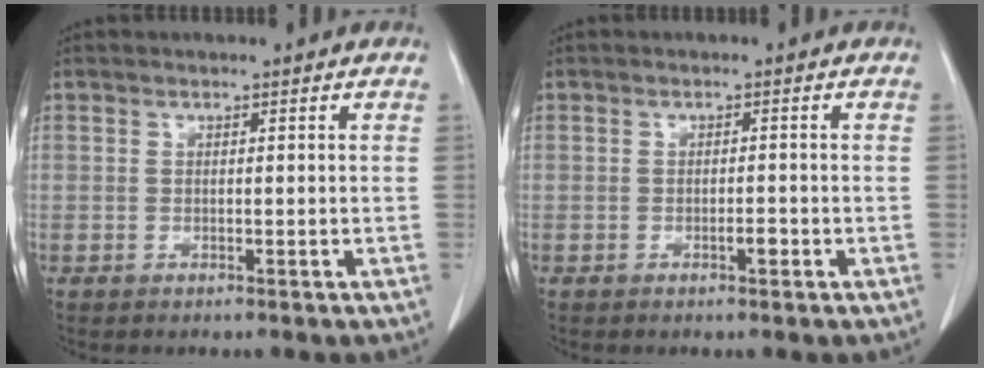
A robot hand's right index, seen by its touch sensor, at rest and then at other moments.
{"total": 1.2, "force": [-0.6, 0.3, 1.0], "torque": [-0.017, 0.000, -0.010]}